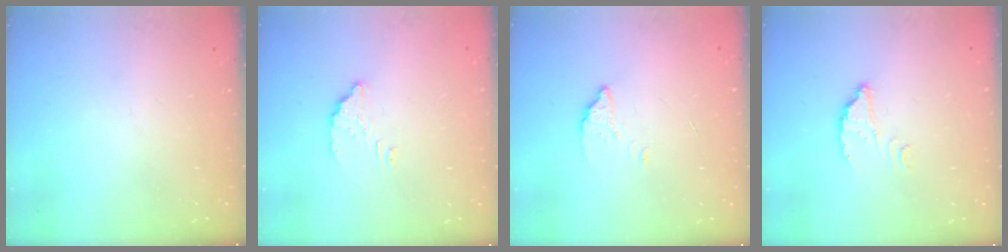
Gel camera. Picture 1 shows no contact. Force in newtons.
{"total": 2.9, "press": 2.9, "slide": 0.3}
{"total": 2.7, "press": 2.7, "slide": 0.2}
{"total": 2.6, "press": 2.6, "slide": 0.2}